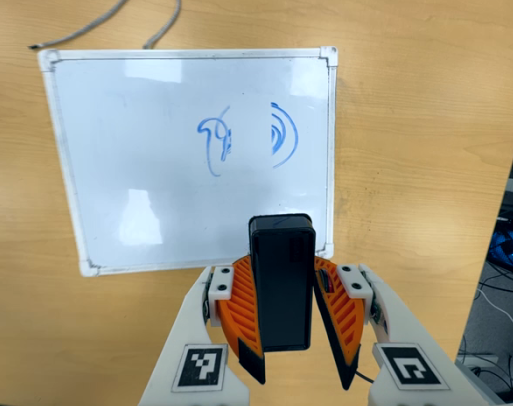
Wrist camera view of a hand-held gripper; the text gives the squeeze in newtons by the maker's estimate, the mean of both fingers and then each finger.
{"total": 7.0, "left": 7.8, "right": 6.2}